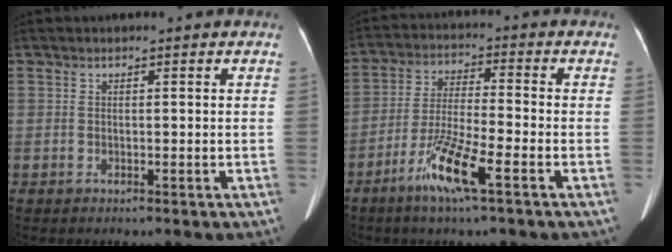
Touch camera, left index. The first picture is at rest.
{"total": 9.0, "force": [-4.9, 0.4, 7.5], "torque": [-0.155, -0.013, -0.095]}